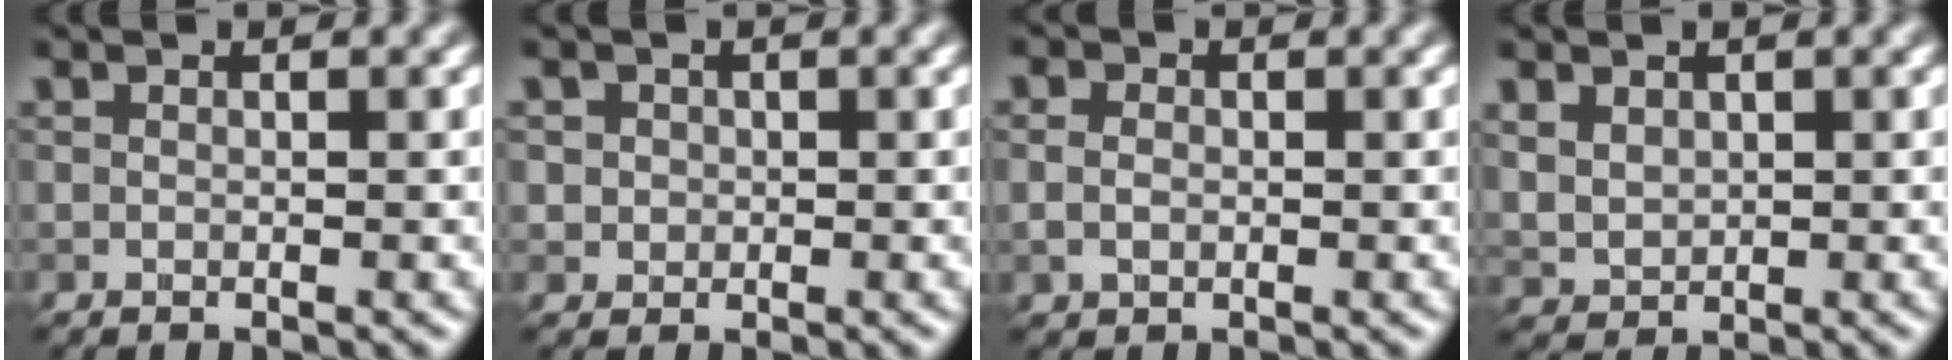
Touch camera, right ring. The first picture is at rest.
{"total": 1.7, "force": [0.5, 1.6, 0.5], "torque": [-0.003, 0.003, 0.015]}
{"total": 1.8, "force": [0.0, 1.5, 1.1], "torque": [-0.024, -0.001, 0.001]}
{"total": 2.2, "force": [0.9, 1.7, 0.9], "torque": [-0.025, -0.004, 0.024]}